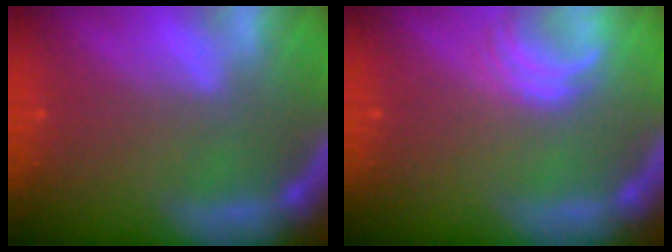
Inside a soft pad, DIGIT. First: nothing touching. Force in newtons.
{"total": 2.5}